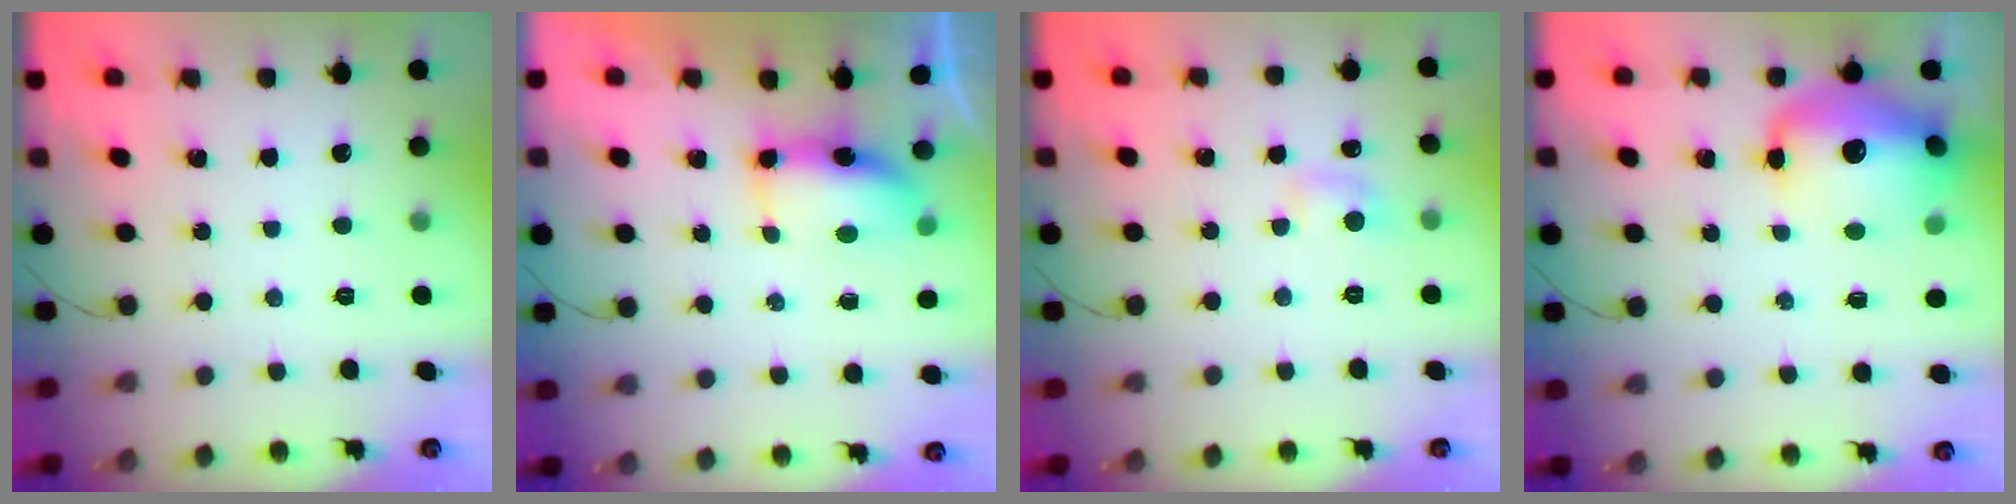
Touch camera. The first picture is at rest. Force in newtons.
{"total": 7.2, "press": 7.0, "slide": 1.8}
{"total": 4.7, "press": 4.4, "slide": 1.5}
{"total": 15.7, "press": 15.2, "slide": 4.0}